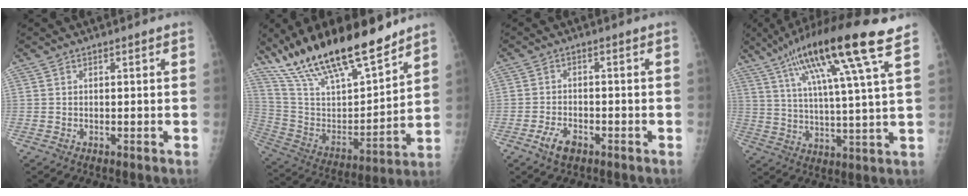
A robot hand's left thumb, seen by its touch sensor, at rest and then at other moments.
{"total": 25.3, "force": [19.2, 7.2, 14.8], "torque": [-0.233, -0.070, 0.342]}
{"total": 4.1, "force": [-2.4, 2.2, 2.5], "torque": [-0.048, 0.013, -0.041]}
{"total": 18.6, "force": [10.3, 1.2, 15.5], "torque": [-0.261, -0.019, 0.170]}